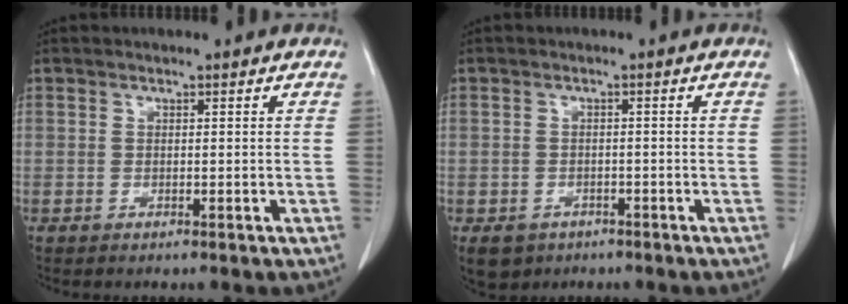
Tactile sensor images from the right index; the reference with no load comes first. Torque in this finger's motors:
{"motor_torque": [-0.18, -0.05, -0.83, -0.14]}